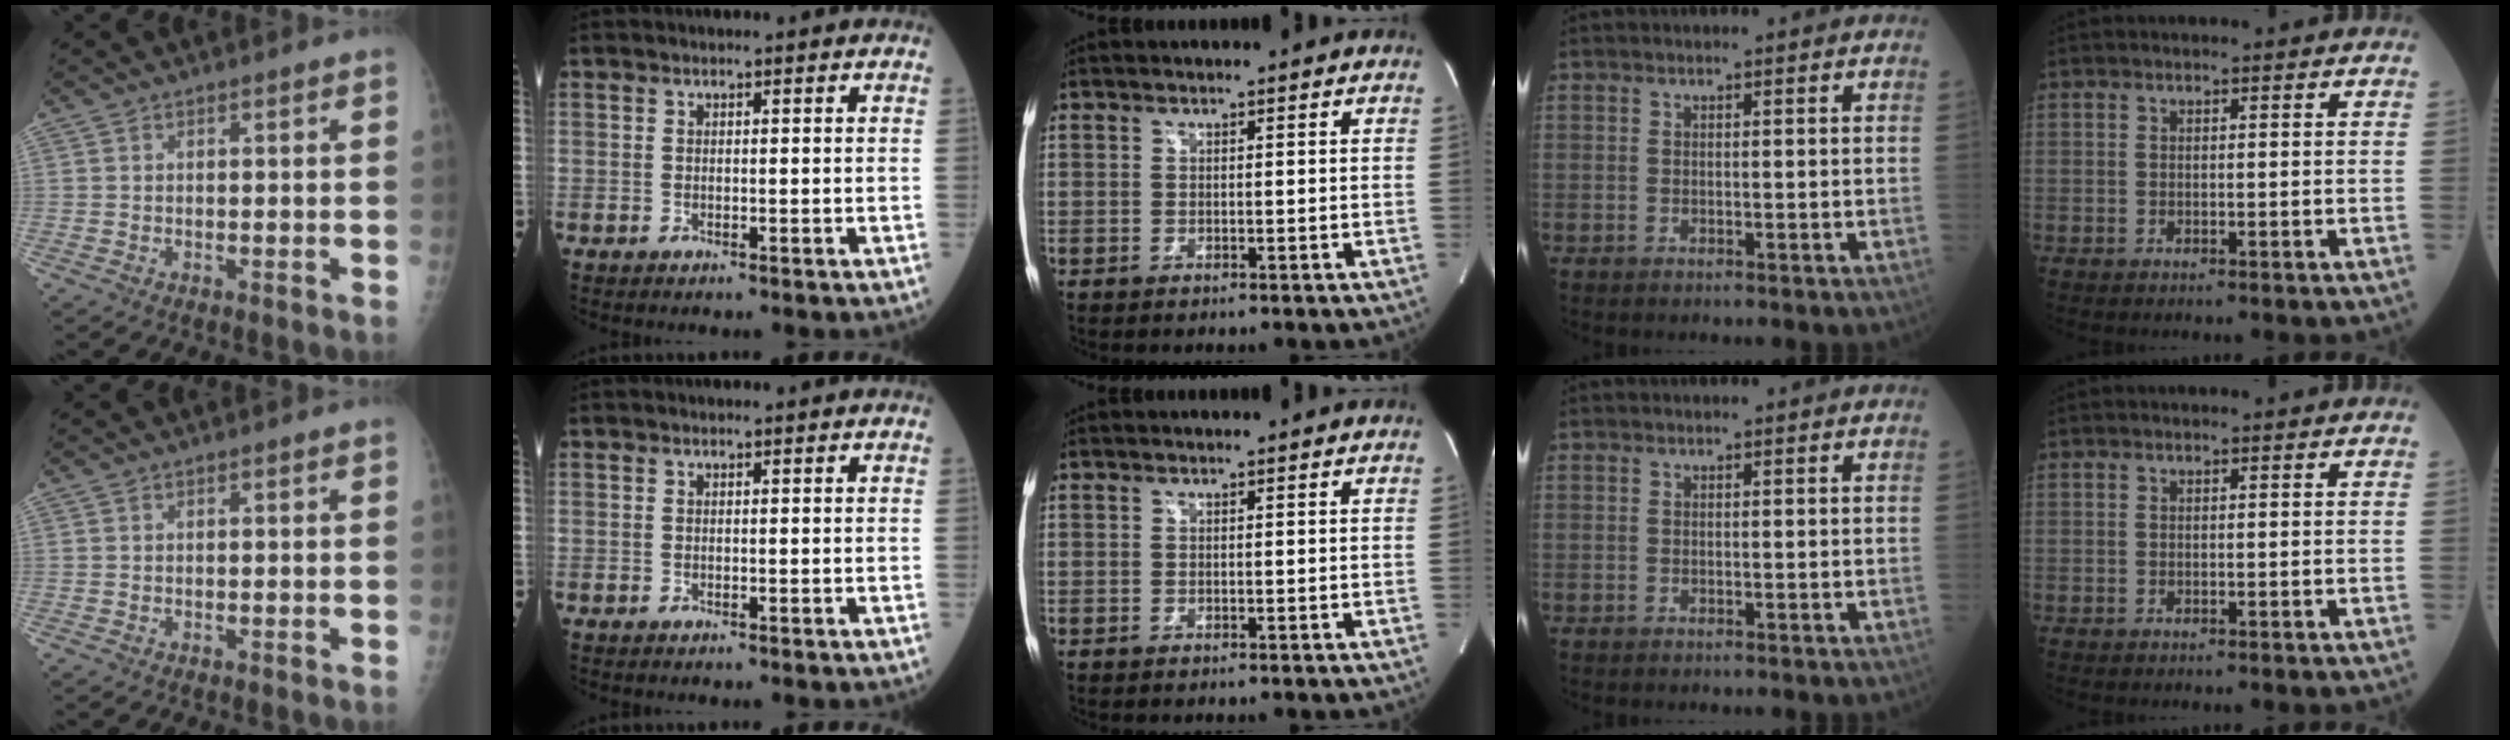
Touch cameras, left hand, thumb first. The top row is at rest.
{}